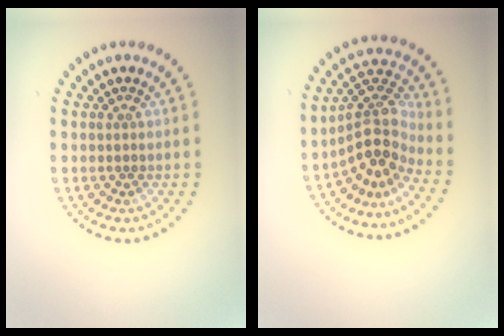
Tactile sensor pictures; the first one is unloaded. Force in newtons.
{"total": 4.4, "press": 3.2, "slide": 2.9}